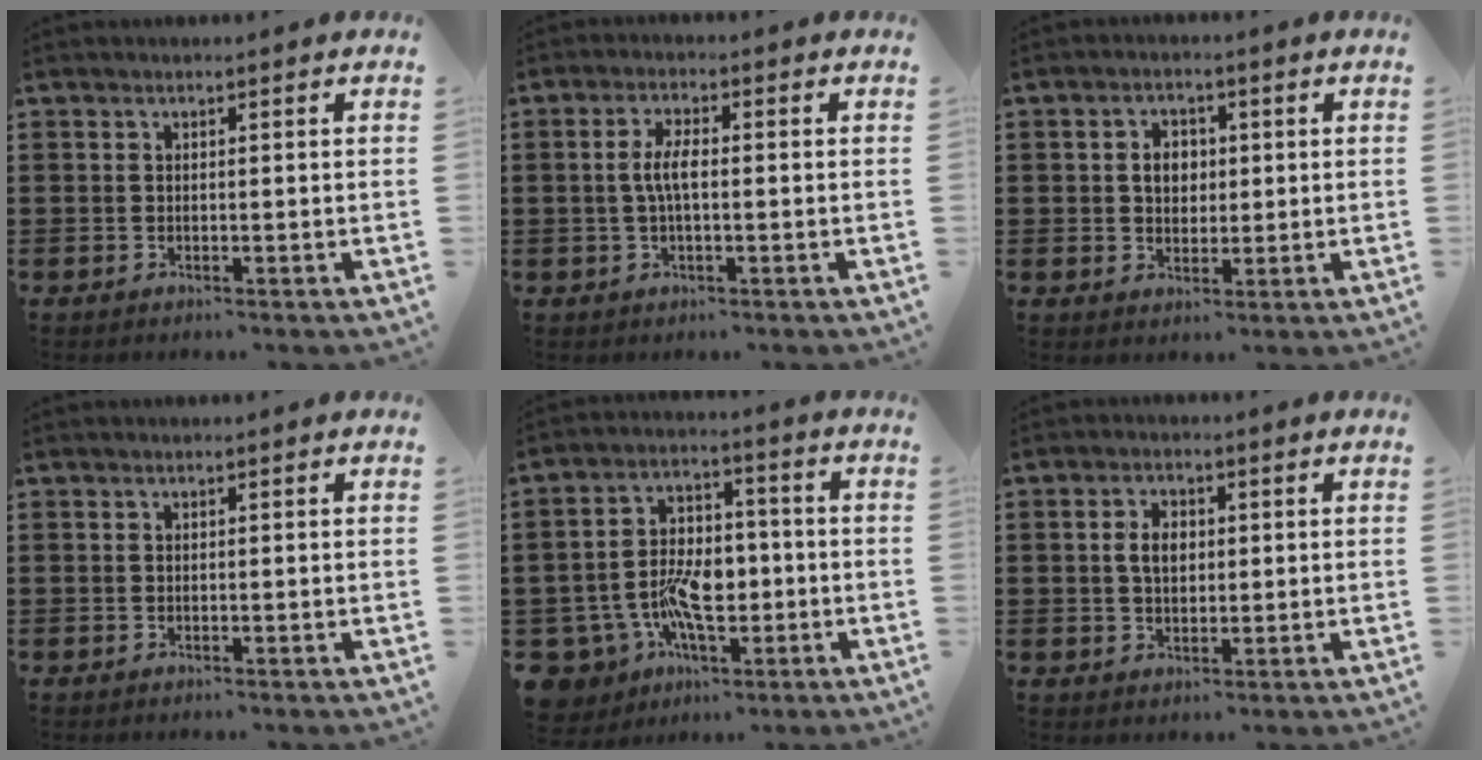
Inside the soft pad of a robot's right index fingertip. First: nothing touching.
{"total": 3.9, "force": [-0.3, 1.1, 3.7], "torque": [-0.082, -0.002, -0.011]}
{"total": 3.5, "force": [0.3, 2.7, 2.1], "torque": [-0.043, 0.007, 0.000]}
{"total": 0.0}
{"total": 10.4, "force": [-3.3, 7.1, 6.7], "torque": [-0.161, 0.017, -0.059]}
{"total": 3.5, "force": [0.3, 2.2, 2.8], "torque": [-0.050, 0.006, 0.002]}